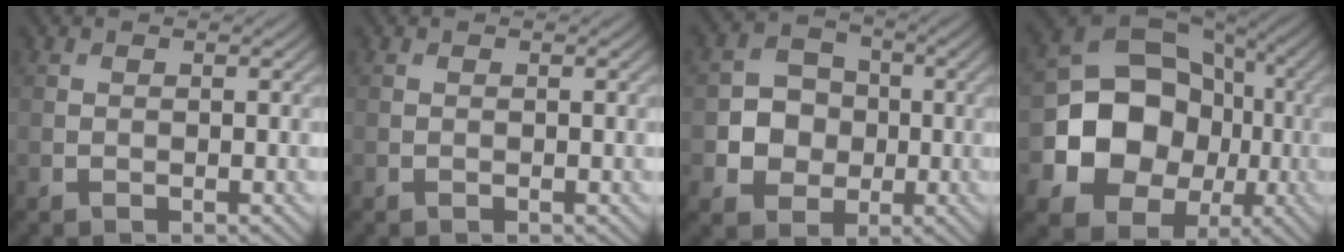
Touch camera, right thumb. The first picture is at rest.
{"total": 0.0}
{"total": 5.7, "force": [-0.7, 5.2, 2.4], "torque": [-0.038, 0.000, -0.034]}
{"total": 15.0, "force": [-2.6, 12.8, 7.3], "torque": [-0.153, -0.023, -0.063]}